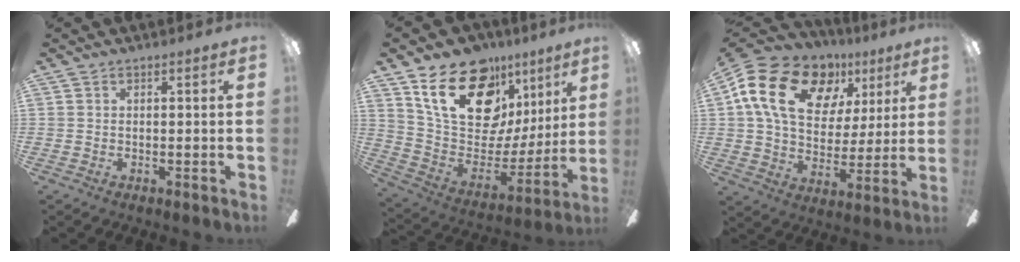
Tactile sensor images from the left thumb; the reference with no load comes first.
{"total": 24.7, "force": [14.4, 14.3, 14.2], "torque": [-0.223, -0.078, 0.271]}
{"total": 20.7, "force": [9.3, 13.7, 12.5], "torque": [-0.213, -0.019, 0.172]}